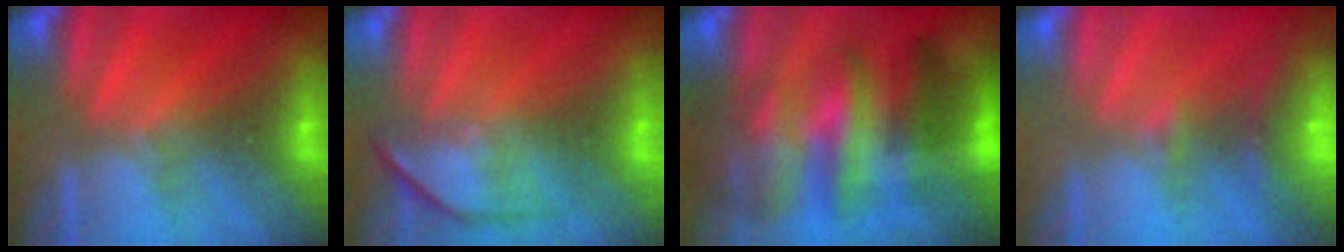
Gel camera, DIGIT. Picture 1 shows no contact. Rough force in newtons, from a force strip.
{"total": 4.5}
{"total": 6.1}
{"total": 8.2}